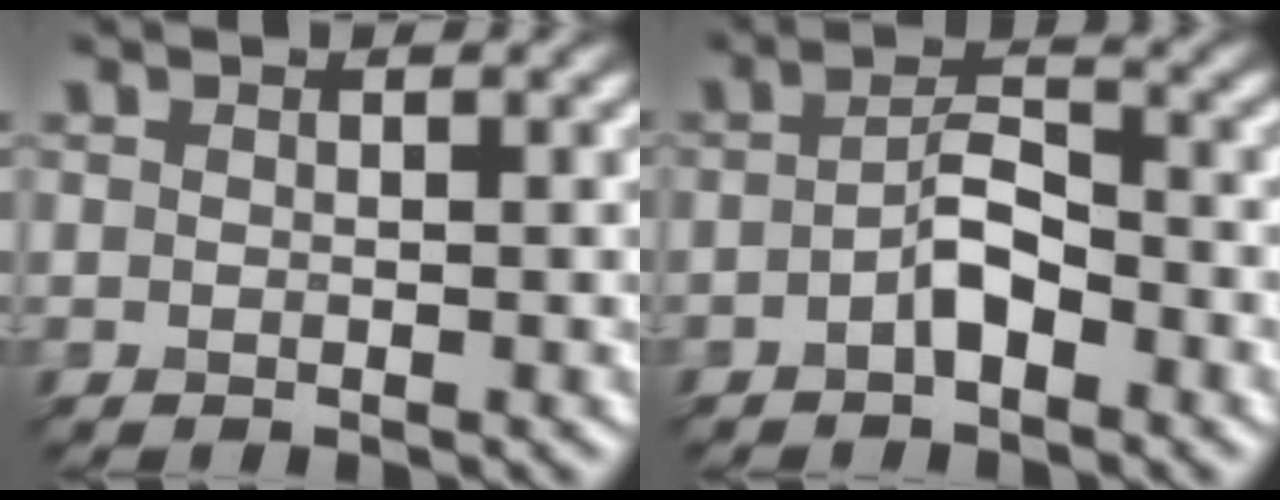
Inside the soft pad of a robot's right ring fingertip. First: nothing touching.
{"total": 2.2, "force": [-1.5, 0.3, 1.5], "torque": [-0.042, 0.013, -0.020]}